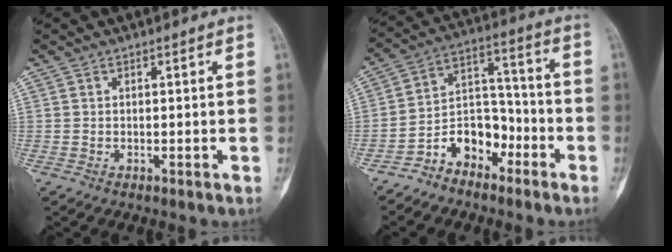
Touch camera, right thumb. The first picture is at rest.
{"total": 10.4, "force": [-6.4, 6.8, 4.5], "torque": [-0.048, 0.084, -0.126]}